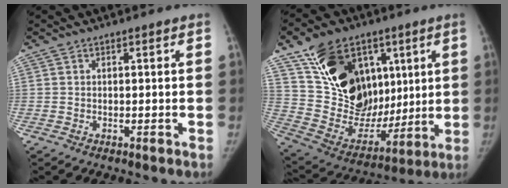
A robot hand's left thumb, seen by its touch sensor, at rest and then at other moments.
{"total": 24.2, "force": [10.1, 16.9, 14.0], "torque": [-0.196, -0.018, 0.192]}